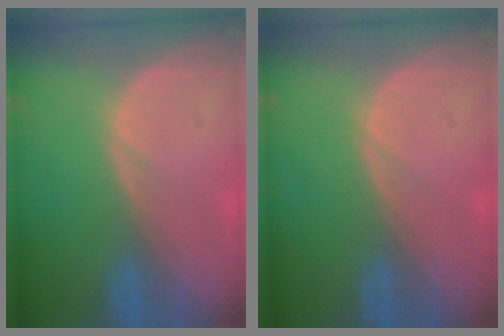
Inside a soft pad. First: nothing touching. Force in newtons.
{"total": 0.0}